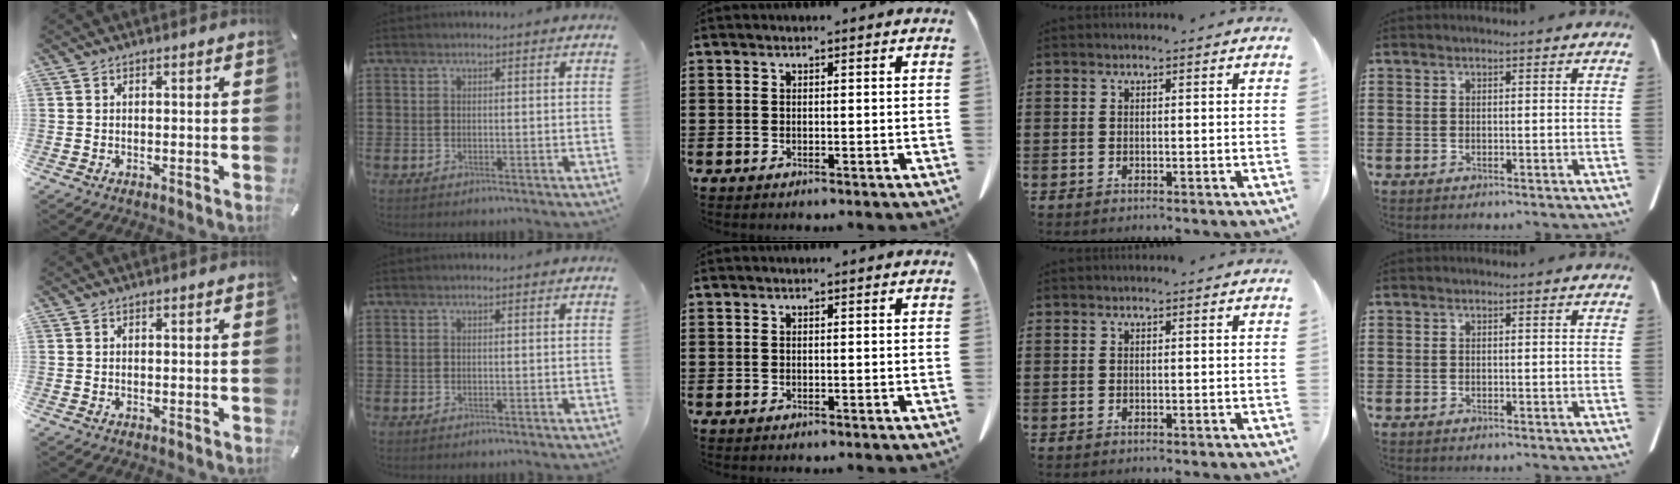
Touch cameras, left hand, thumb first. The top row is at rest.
{}